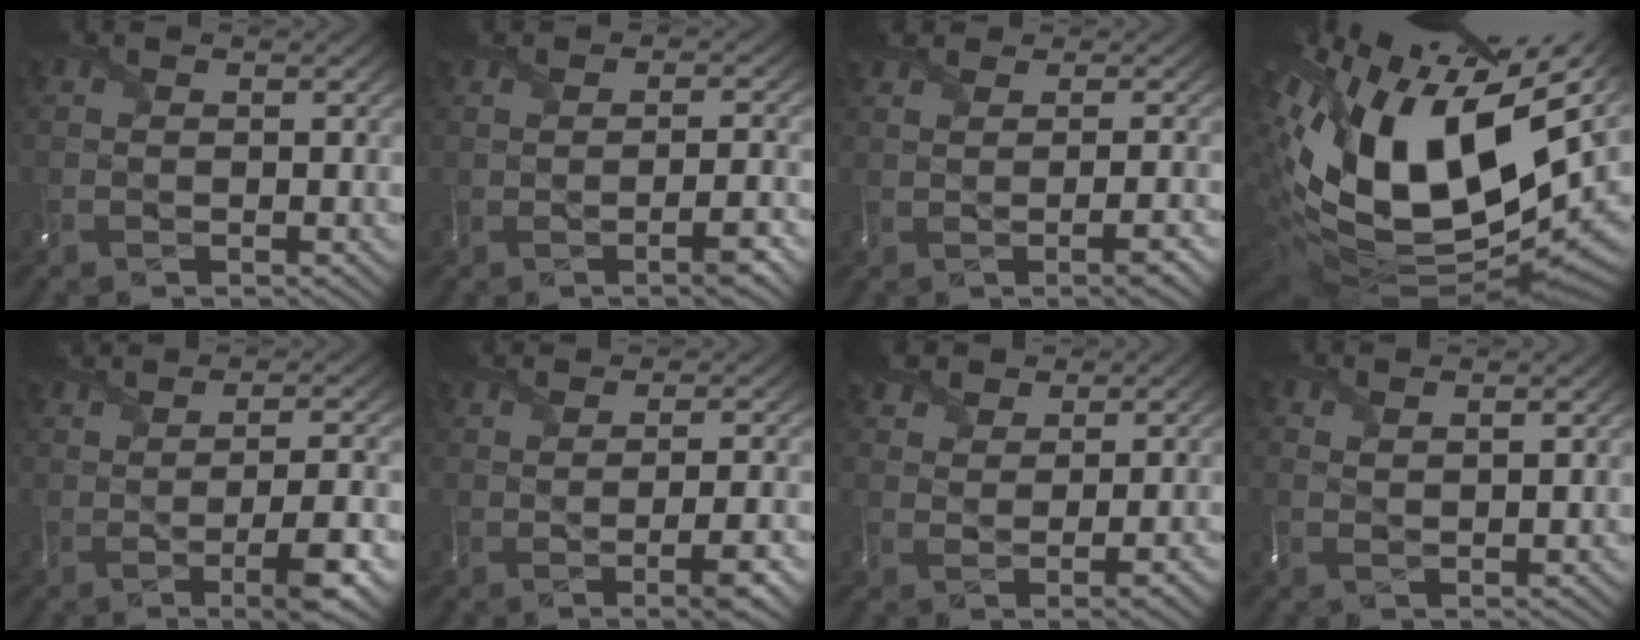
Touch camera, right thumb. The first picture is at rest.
{"total": 2.6, "force": [-1.5, 0.0, 2.1], "torque": [-0.027, 0.008, -0.030]}
{"total": 4.1, "force": [1.4, 1.4, 3.6], "torque": [-0.036, 0.024, 0.000]}
{"total": 20.6, "force": [0.8, 11.3, 17.2], "torque": [-0.332, -0.048, 0.021]}
{"total": 5.9, "force": [0.0, 0.6, 5.8], "torque": [-0.073, 0.019, -0.003]}
{"total": 4.8, "force": [1.5, 1.0, 4.4], "torque": [-0.047, 0.020, 0.005]}
{"total": 4.0, "force": [3.0, 1.6, 2.0], "torque": [-0.040, 0.007, 0.055]}
{"total": 2.3, "force": [1.8, 0.4, 1.4], "torque": [-0.009, -0.007, 0.024]}